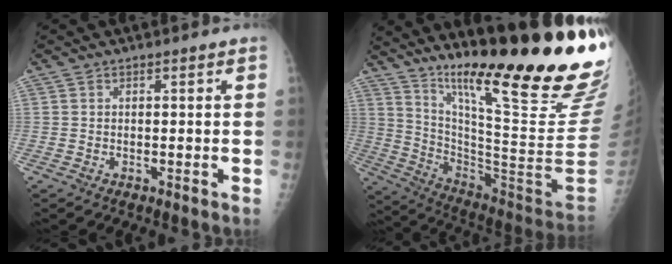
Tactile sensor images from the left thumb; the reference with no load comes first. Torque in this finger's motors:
{"motor_torque": [3.75, 1.26, 1.08, -1.69, 0.28]}